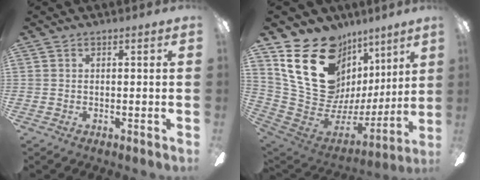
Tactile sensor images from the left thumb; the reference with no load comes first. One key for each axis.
{"total": 23.9, "fx": 11.6, "fy": 16.4, "fz": 13.0, "tx": -0.238, "ty": -0.066, "tz": 0.239}